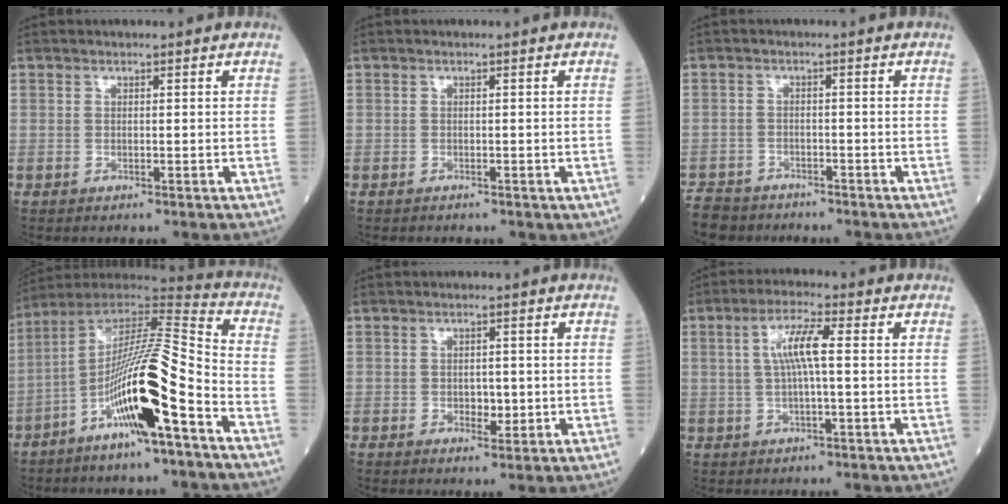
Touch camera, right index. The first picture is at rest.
{"total": 0.7, "force": [-0.6, 0.4, 0.2], "torque": [-0.007, 0.001, -0.007]}
{"total": 6.5, "force": [-5.8, 2.9, 0.7], "torque": [-0.017, -0.009, -0.101]}
{"total": 17.3, "force": [-7.2, 0.9, 15.7], "torque": [-0.289, -0.005, -0.129]}
{"total": 2.4, "force": [-0.3, 1.4, 2.0], "torque": [-0.028, -0.001, -0.001]}
{"total": 5.8, "force": [0.8, 0.5, 5.7], "torque": [-0.114, 0.012, 0.014]}